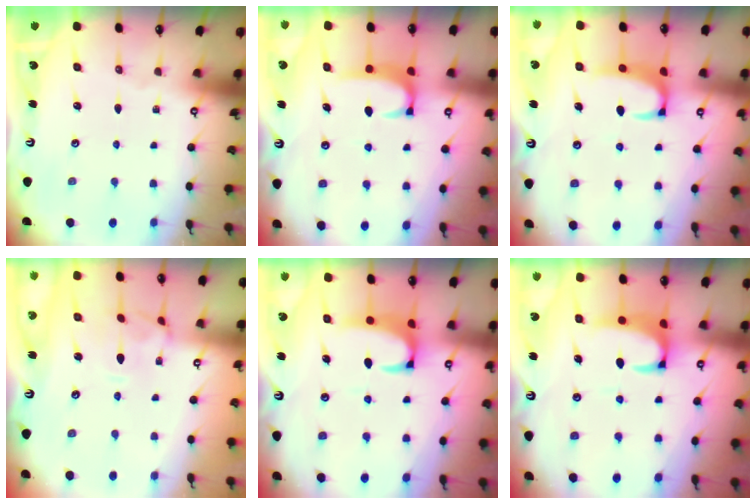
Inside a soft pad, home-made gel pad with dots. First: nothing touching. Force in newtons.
{"total": 2.0, "press": 1.9, "slide": 0.5}
{"total": 2.4, "press": 2.3, "slide": 0.7}
{"total": 1.1, "press": 0.8, "slide": 0.7}
{"total": 2.2, "press": 2.0, "slide": 1.0}
{"total": 2.4, "press": 2.2, "slide": 0.9}